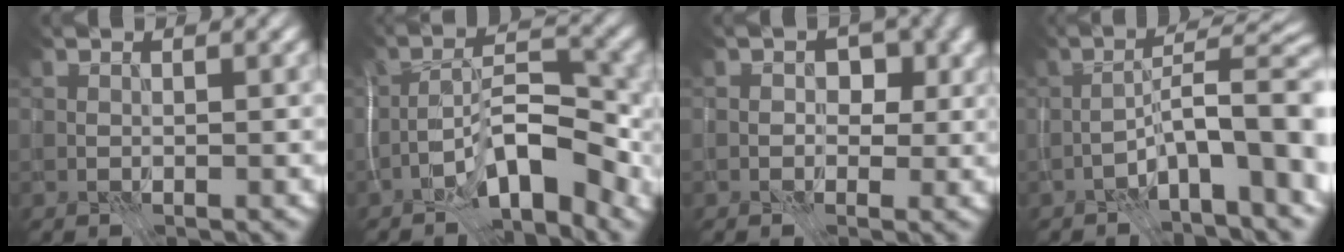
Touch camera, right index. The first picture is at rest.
{"total": 7.4, "force": [-3.9, 2.8, 5.6], "torque": [-0.087, 0.023, -0.074]}
{"total": 2.8, "force": [0.1, 2.2, 1.7], "torque": [-0.007, 0.001, -0.002]}
{"total": 8.6, "force": [-3.3, 2.2, 7.6], "torque": [-0.105, 0.029, -0.058]}